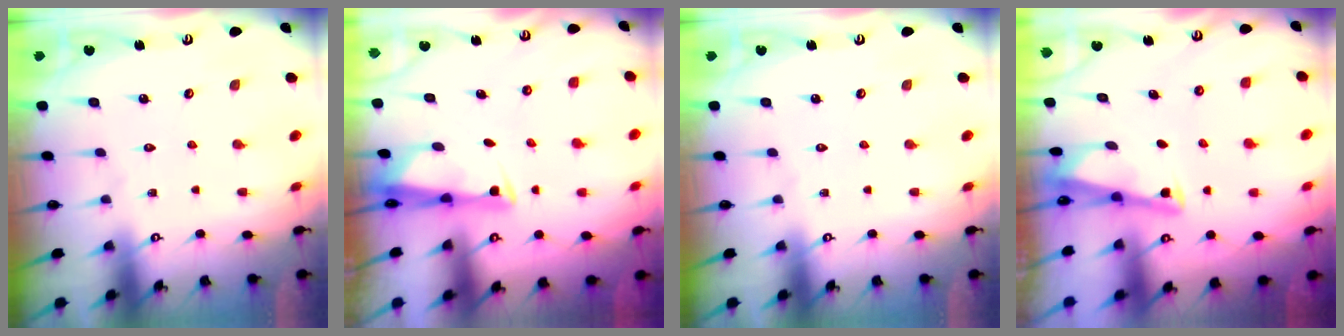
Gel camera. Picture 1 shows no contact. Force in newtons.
{"total": 2.9, "press": 2.8, "slide": 0.7}
{"total": 0.0}
{"total": 3.0, "press": 3.0, "slide": 0.3}